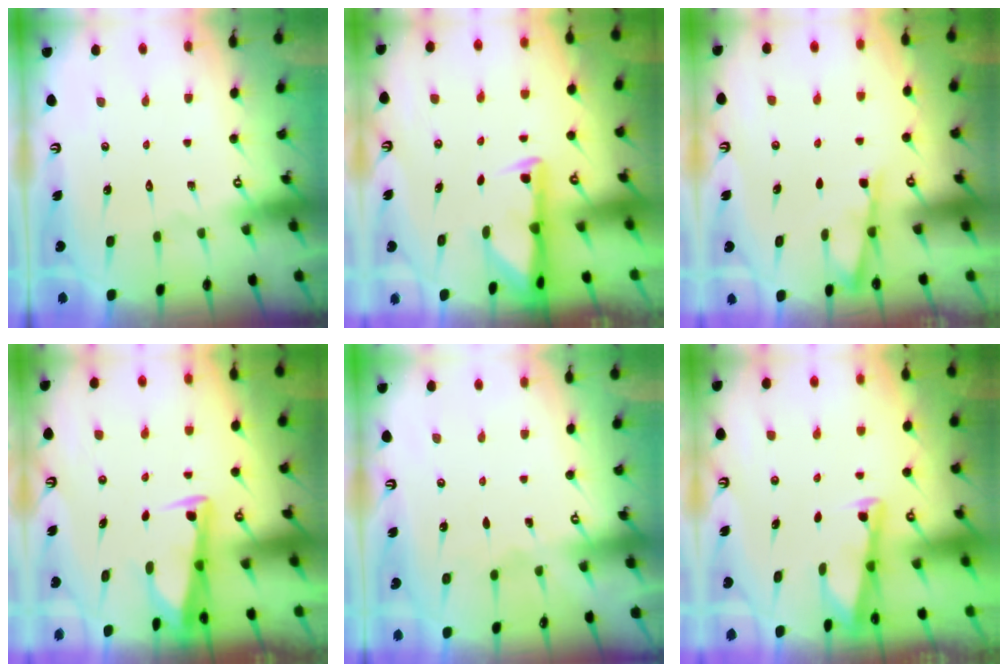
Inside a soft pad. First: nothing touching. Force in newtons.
{"total": 2.8, "press": 2.8, "slide": 0.7}
{"total": 3.7, "press": 3.7, "slide": 0.6}
{"total": 3.0, "press": 3.0, "slide": 0.3}
{"total": 2.3, "press": 2.3, "slide": 0.3}
{"total": 2.8, "press": 2.8, "slide": 0.4}